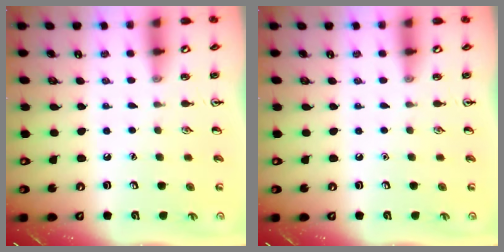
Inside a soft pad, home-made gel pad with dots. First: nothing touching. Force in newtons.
{"total": 0.0}